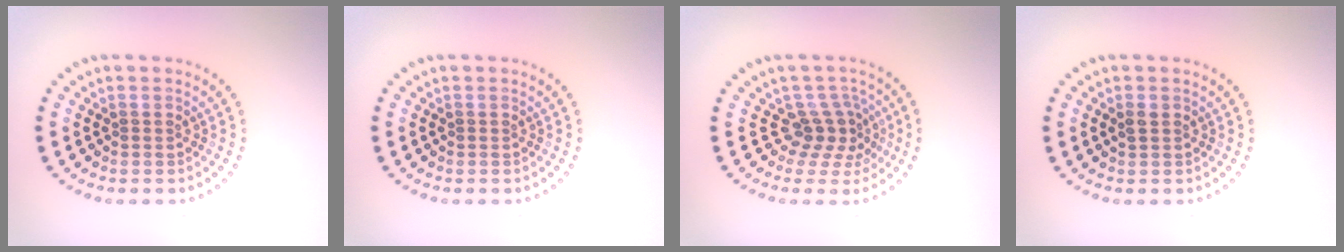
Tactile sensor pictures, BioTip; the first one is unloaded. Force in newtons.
{"total": 0.0}
{"total": 3.0, "press": 2.0, "slide": 2.2}
{"total": 0.8, "press": 0.8, "slide": 0.3}